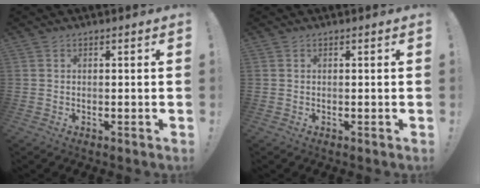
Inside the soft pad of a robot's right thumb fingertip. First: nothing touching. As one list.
[{"total": 0.0}]